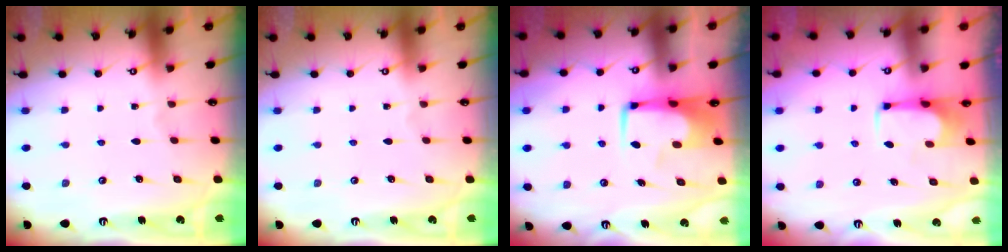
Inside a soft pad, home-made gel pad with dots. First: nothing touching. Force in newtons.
{"total": 0.0}
{"total": 6.3, "press": 6.2, "slide": 1.0}
{"total": 4.0, "press": 3.9, "slide": 0.8}